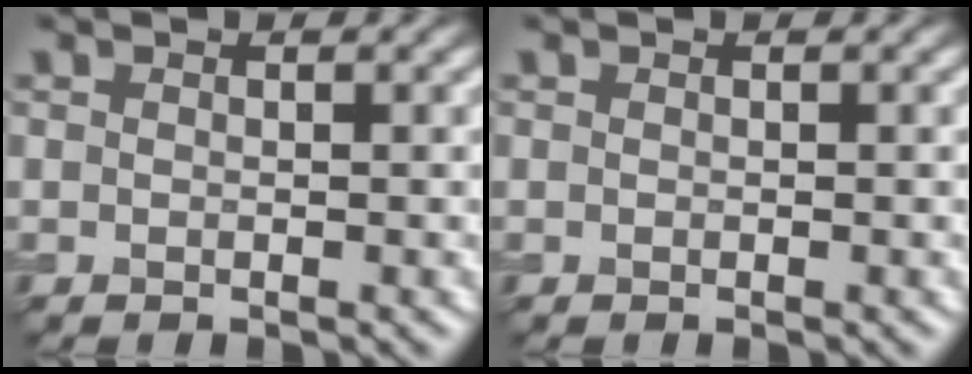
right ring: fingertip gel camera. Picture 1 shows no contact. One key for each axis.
{"total": 0.0}